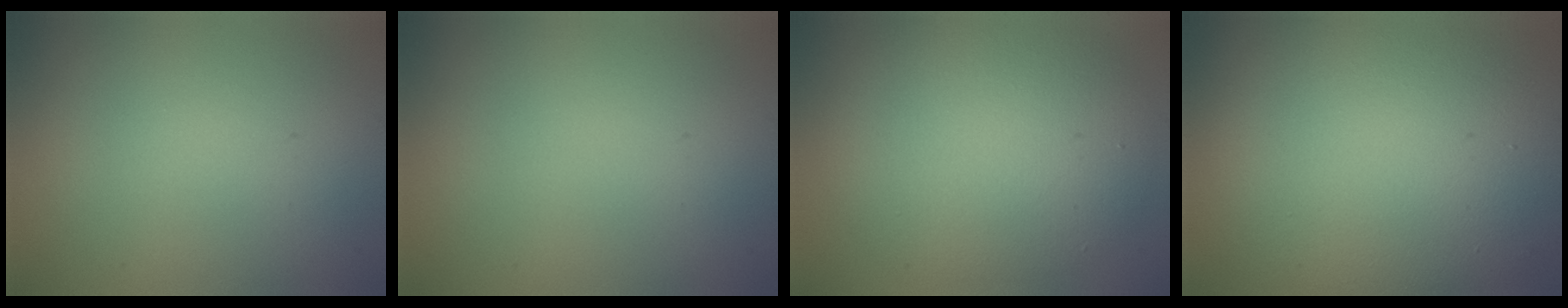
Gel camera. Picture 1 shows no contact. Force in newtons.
{"total": 0.0}
{"total": 7.7, "press": 7.7, "slide": 0.7}
{"total": 15.3, "press": 15.3, "slide": 1.2}